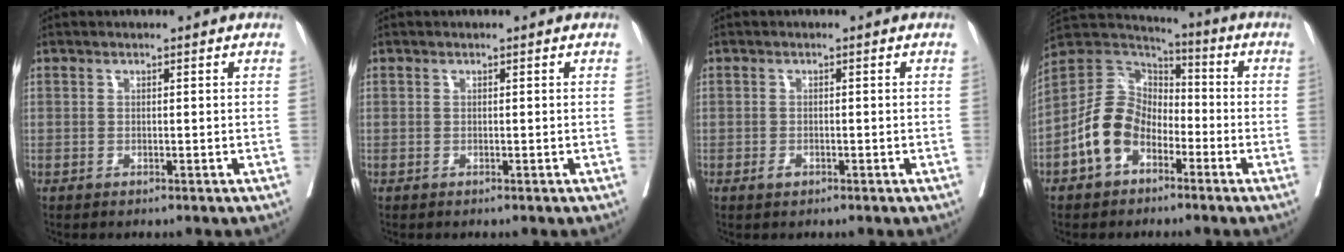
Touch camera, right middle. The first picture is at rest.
{"total": 0.0}
{"total": 0.9, "force": [-0.5, 0.6, 0.5], "torque": [-0.008, 0.001, -0.006]}
{"total": 11.0, "force": [-4.4, 7.7, 6.6], "torque": [-0.145, 0.025, -0.082]}